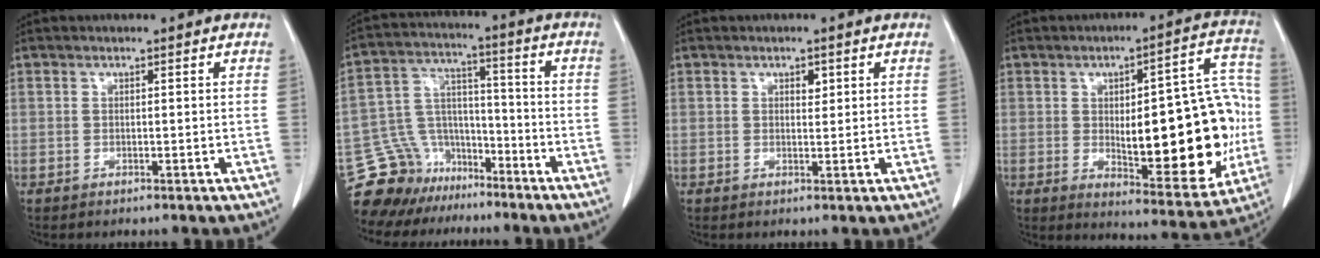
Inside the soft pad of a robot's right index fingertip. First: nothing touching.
{"total": 12.4, "force": [-9.8, 7.5, 1.4], "torque": [-0.041, 0.061, -0.168]}
{"total": 1.4, "force": [0.6, 0.8, 0.9], "torque": [-0.011, -0.002, 0.009]}
{"total": 21.9, "force": [-1.7, 7.2, 20.6], "torque": [-0.239, 0.020, -0.006]}